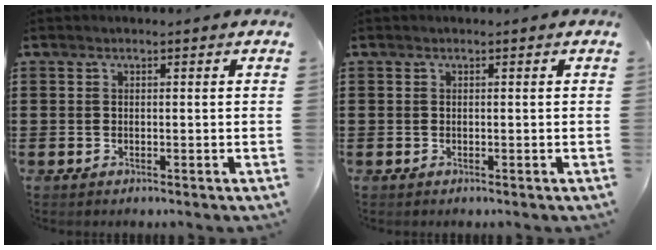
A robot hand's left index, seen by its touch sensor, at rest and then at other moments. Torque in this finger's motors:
{"motor_torque": [-0.06, -0.06, 0.00, 0.00]}